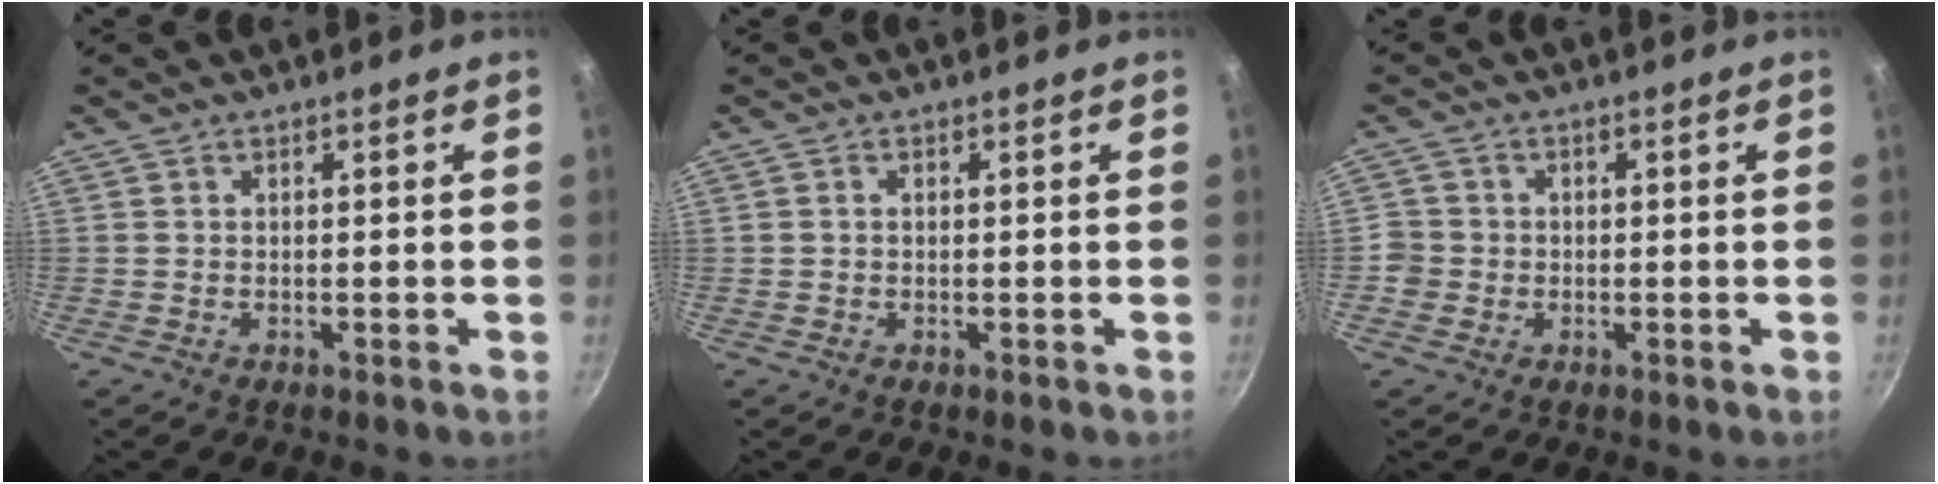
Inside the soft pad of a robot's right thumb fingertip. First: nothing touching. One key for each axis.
{"total": 0.7, "fx": 0.0, "fy": 0.5, "fz": 0.5, "tx": -0.007, "ty": 0.004, "tz": 0.001}
{"total": 3.6, "fx": -1.0, "fy": 3.3, "fz": 0.8, "tx": 0.004, "ty": 0.013, "tz": -0.022}